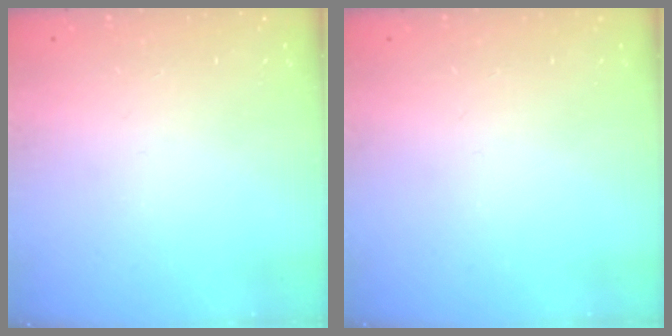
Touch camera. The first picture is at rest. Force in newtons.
{"total": 0.0}